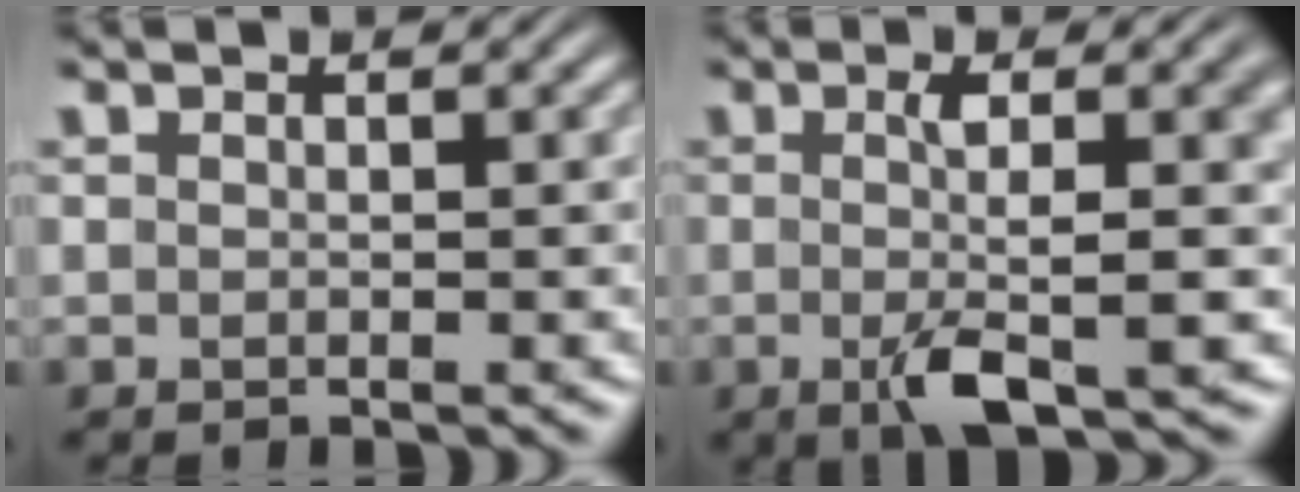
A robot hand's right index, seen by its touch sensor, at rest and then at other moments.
{"total": 5.1, "force": [-1.2, 1.0, 4.9], "torque": [-0.077, -0.010, -0.015]}